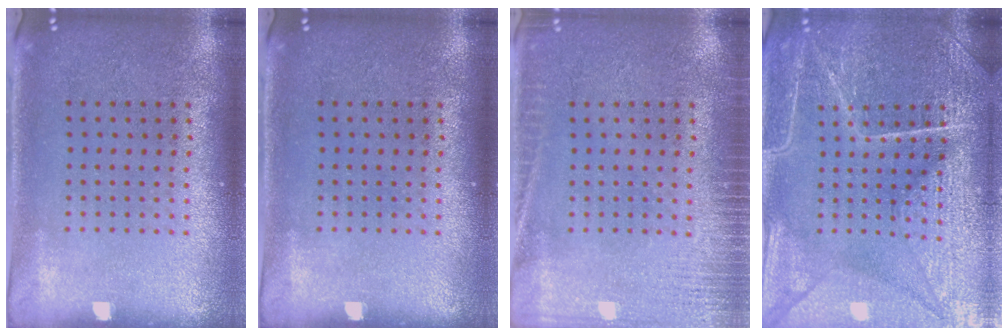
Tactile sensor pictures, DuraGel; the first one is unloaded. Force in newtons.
{"total": 0.0}
{"total": 2.9, "press": 2.9, "slide": 0.4}
{"total": 5.5, "press": 5.5, "slide": 0.6}